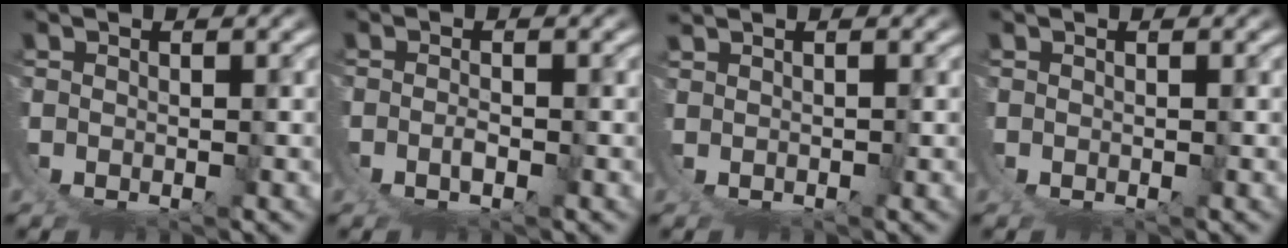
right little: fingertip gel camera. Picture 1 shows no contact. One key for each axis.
{"total": 1.4, "fx": 0.3, "fy": 0.5, "fz": 1.3, "tx": -0.023, "ty": -0.001, "tz": 0.006}
{"total": 0.8, "fx": 0.1, "fy": -0.4, "fz": -0.6, "tx": 0.018, "ty": 0.004, "tz": 0.003}
{"total": 0.0}